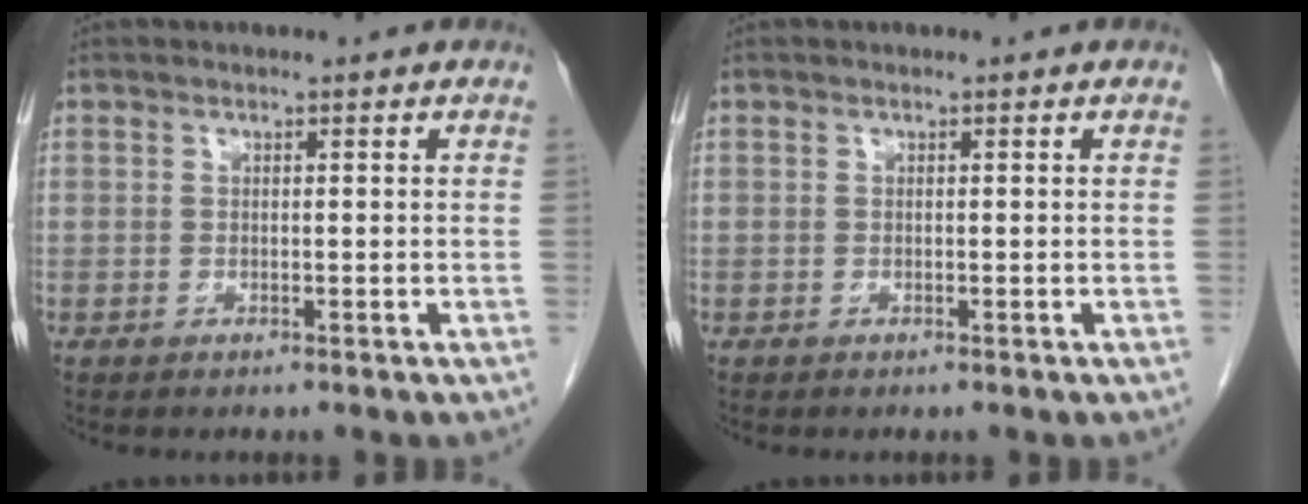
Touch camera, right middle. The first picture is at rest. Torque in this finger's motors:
{"motor_torque": [-0.03, 0.13, -0.02, -0.01]}